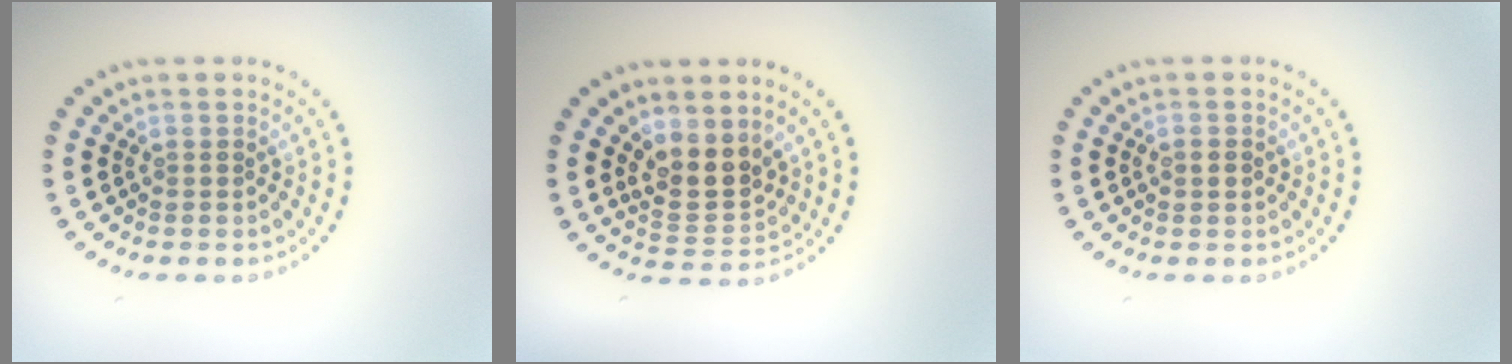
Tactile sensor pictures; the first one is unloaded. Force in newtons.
{"total": 3.5, "press": 3.1, "slide": 1.7}
{"total": 1.3, "press": 1.3, "slide": 0.2}